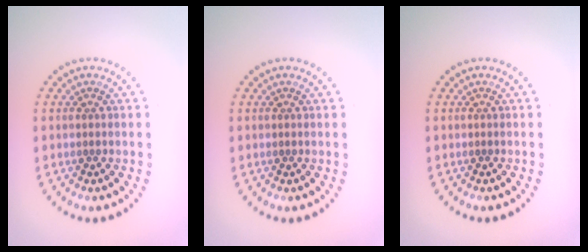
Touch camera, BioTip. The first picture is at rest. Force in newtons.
{"total": 0.0}
{"total": 0.0}